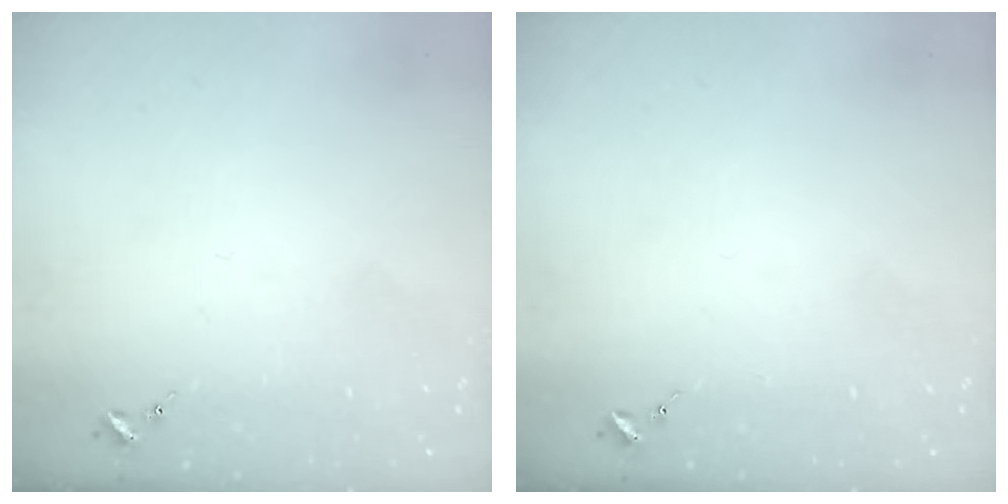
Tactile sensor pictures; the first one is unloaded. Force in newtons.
{"total": 0.0}